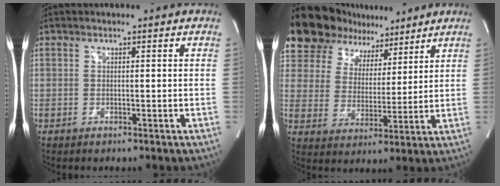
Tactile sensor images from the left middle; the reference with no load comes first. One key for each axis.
{"total": 16.9, "fx": 13.4, "fy": 8.8, "fz": 5.5, "tx": -0.112, "ty": 0.039, "tz": 0.228}